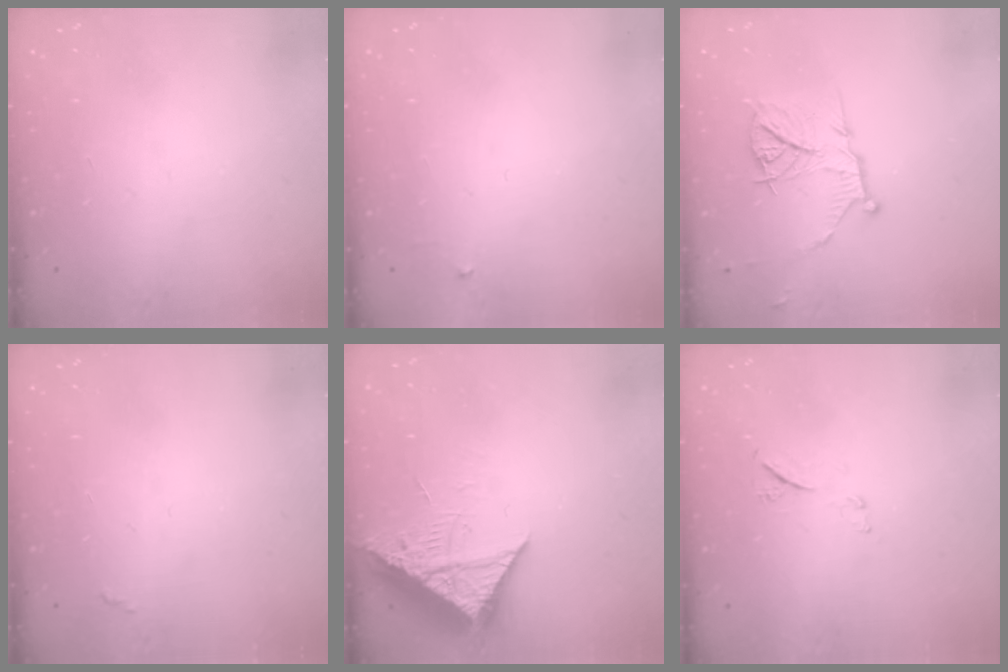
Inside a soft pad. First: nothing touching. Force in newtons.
{"total": 2.5, "press": 2.5, "slide": 0.4}
{"total": 11.2, "press": 11.2, "slide": 0.8}
{"total": 2.8, "press": 2.8, "slide": 0.4}
{"total": 9.7, "press": 9.7, "slide": 1.0}
{"total": 5.6, "press": 5.6, "slide": 0.7}